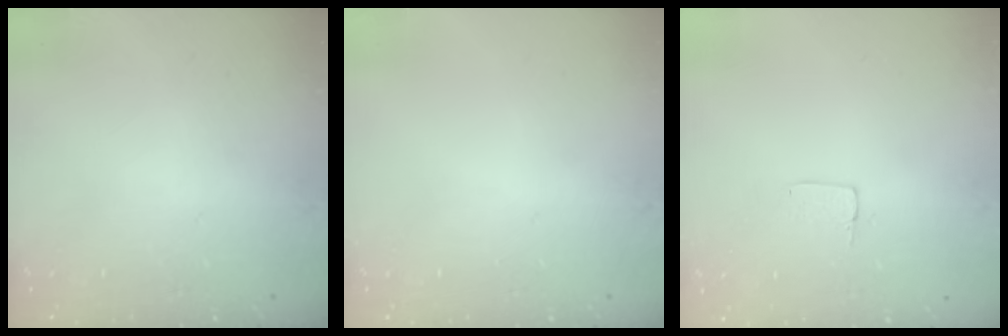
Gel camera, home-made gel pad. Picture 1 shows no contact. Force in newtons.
{"total": 0.0}
{"total": 3.9, "press": 3.9, "slide": 0.1}